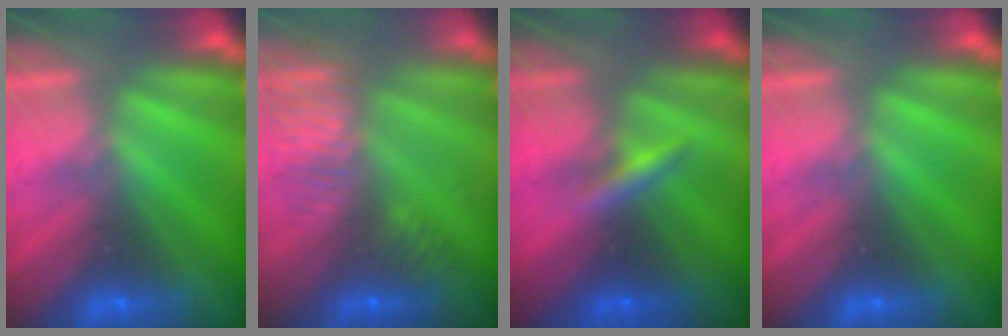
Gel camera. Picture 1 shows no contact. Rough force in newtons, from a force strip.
{"total": 6.6}
{"total": 2.6}
{"total": 0.0}